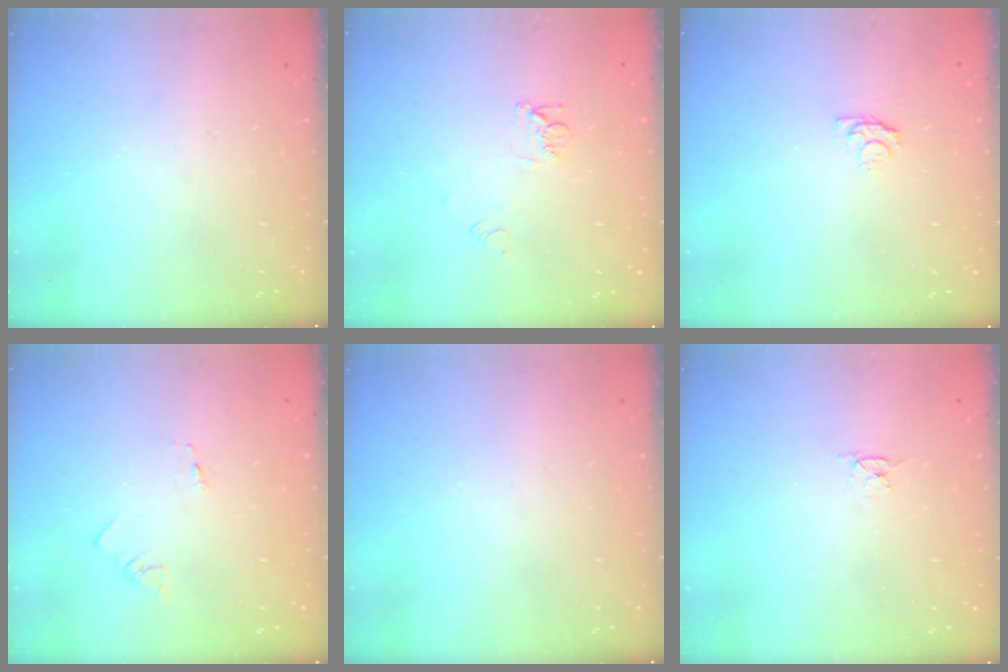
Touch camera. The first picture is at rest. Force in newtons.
{"total": 6.3, "press": 6.3, "slide": 0.6}
{"total": 4.0, "press": 4.0, "slide": 0.4}
{"total": 1.3, "press": 1.2, "slide": 0.1}
{"total": 0.0}
{"total": 2.8, "press": 2.8, "slide": 0.3}